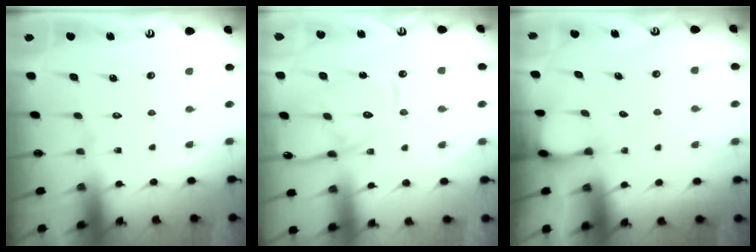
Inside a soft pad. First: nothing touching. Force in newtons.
{"total": 14.1, "press": 14.1, "slide": 1.1}
{"total": 3.1, "press": 3.1, "slide": 0.2}